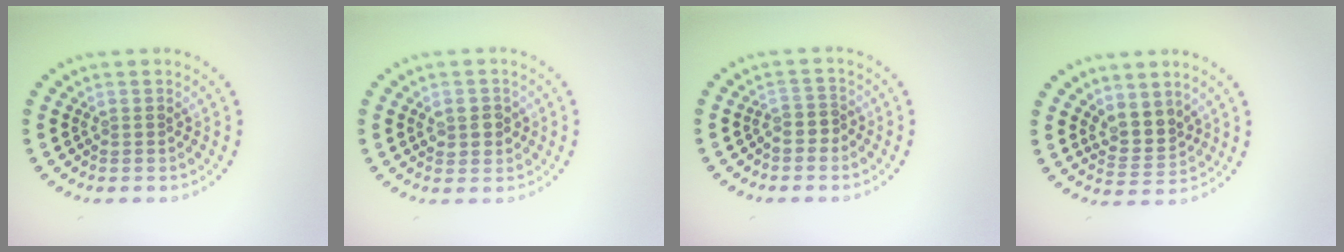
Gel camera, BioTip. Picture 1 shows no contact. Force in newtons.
{"total": 1.9, "press": 1.9, "slide": 0.3}
{"total": 1.4, "press": 1.1, "slide": 0.9}
{"total": 2.7, "press": 2.2, "slide": 1.5}